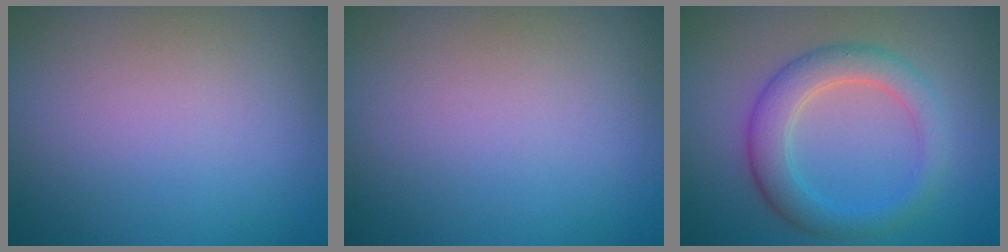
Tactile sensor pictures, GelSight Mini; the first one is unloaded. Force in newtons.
{"total": 0.0}
{"total": 4.4, "press": 4.4, "slide": 0.1}